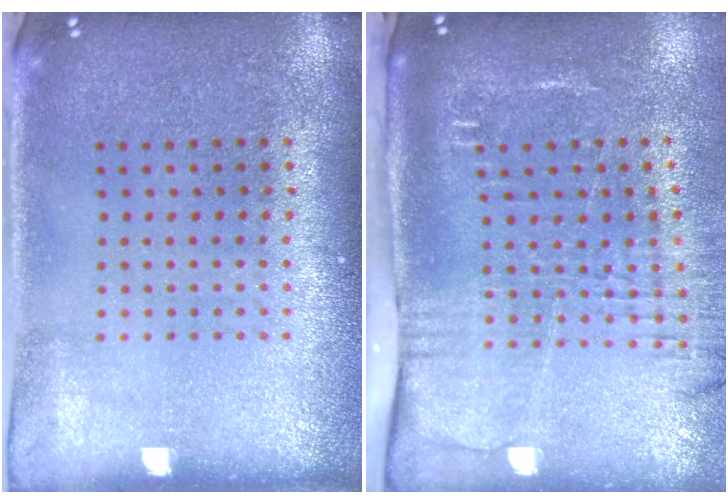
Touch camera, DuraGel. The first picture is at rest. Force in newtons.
{"total": 2.8, "press": 2.1, "slide": 1.7}